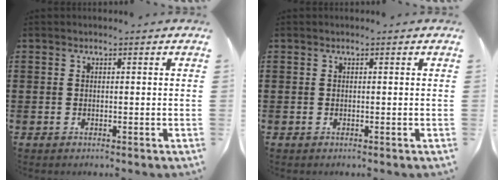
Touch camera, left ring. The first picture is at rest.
{"total": 0.0}